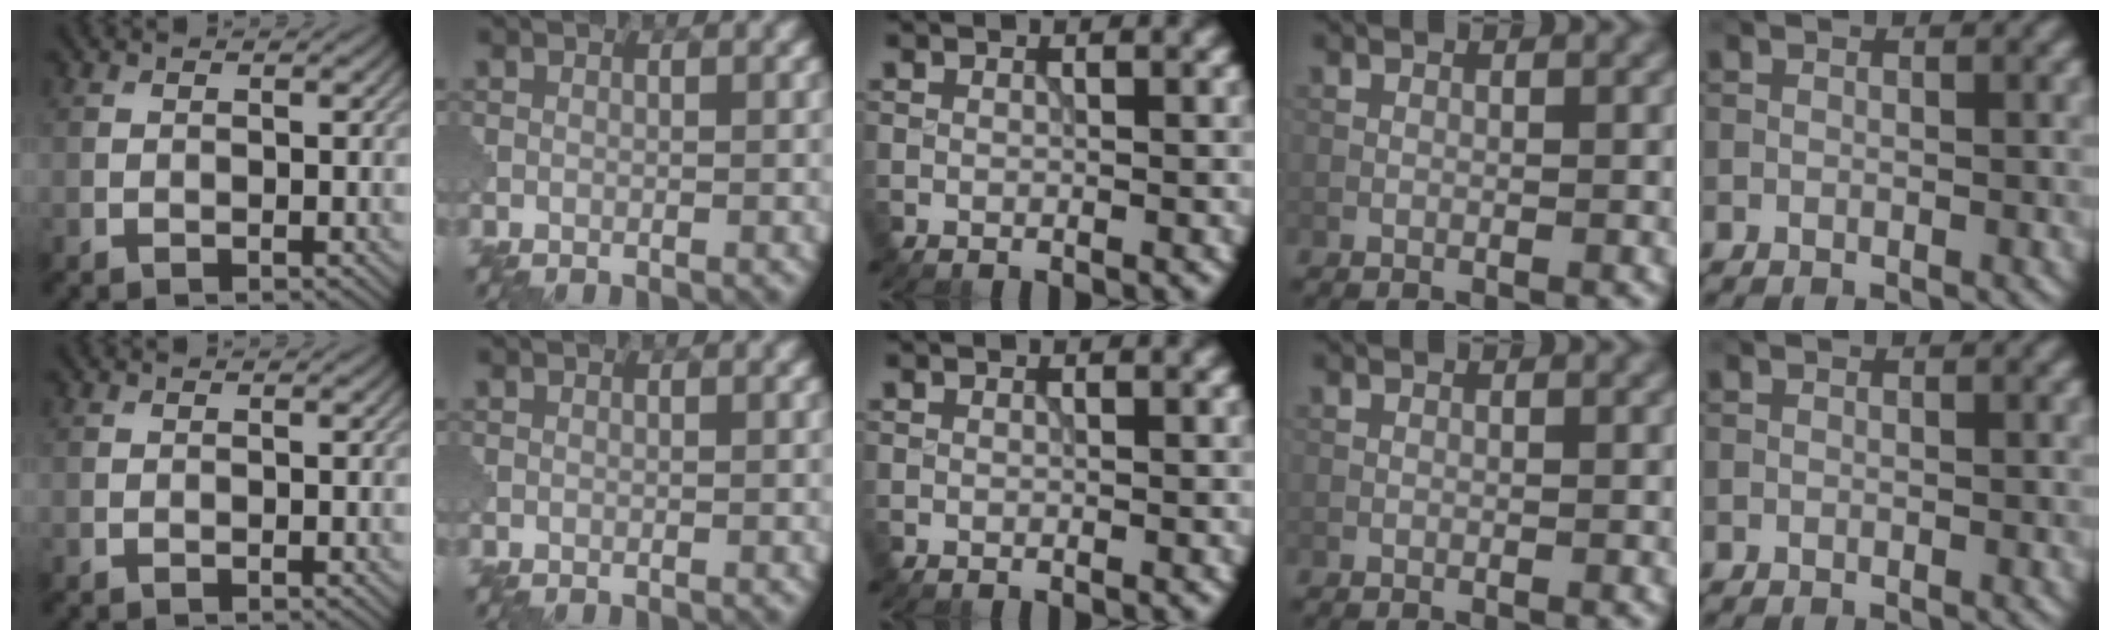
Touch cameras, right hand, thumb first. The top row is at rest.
{}